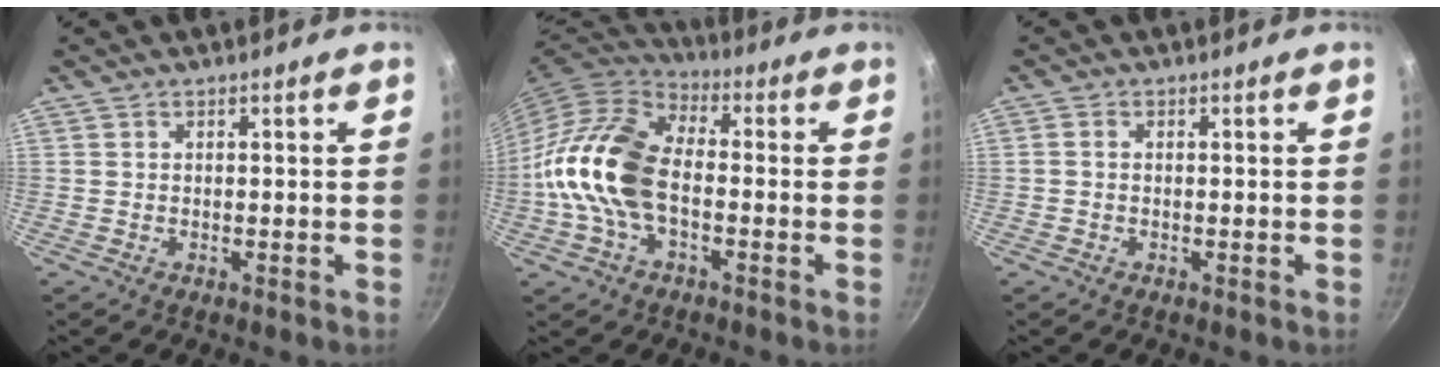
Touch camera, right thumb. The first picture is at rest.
{"total": 16.0, "force": [-2.4, 9.7, 12.5], "torque": [-0.220, 0.035, -0.062]}
{"total": 0.9, "force": [-0.1, 0.6, 0.6], "torque": [-0.011, 0.004, -0.003]}